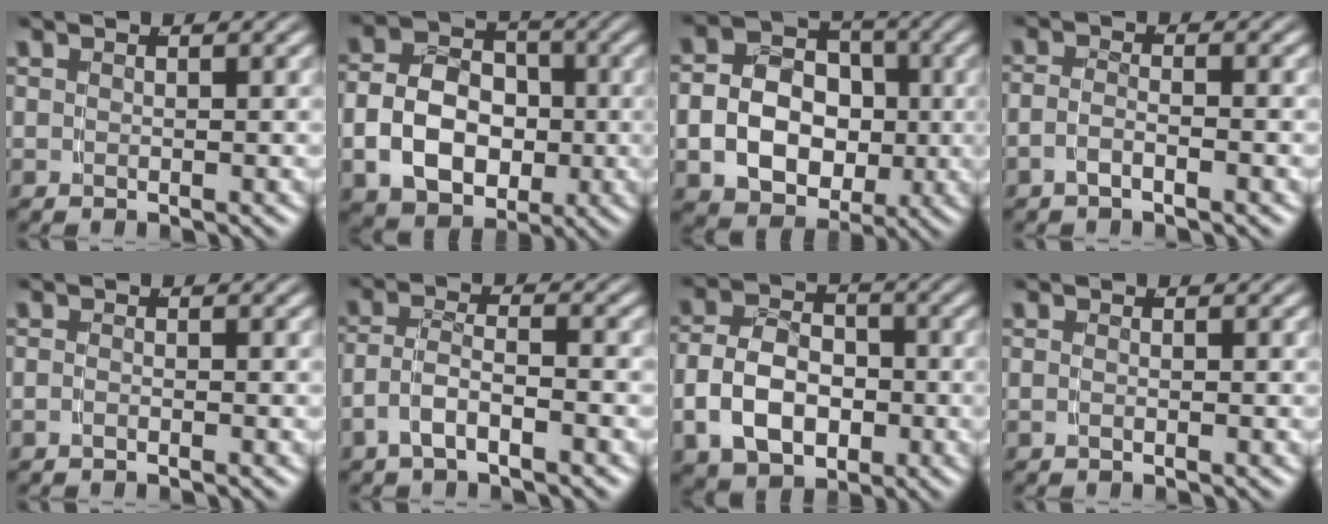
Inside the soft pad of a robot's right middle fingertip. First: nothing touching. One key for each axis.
{"total": 10.5, "fx": -1.8, "fy": 8.6, "fz": 5.7, "tx": -0.104, "ty": -0.021, "tz": -0.033}
{"total": 11.4, "fx": -1.5, "fy": 9.8, "fz": 5.6, "tx": -0.118, "ty": -0.034, "tz": -0.028}
{"total": 2.0, "fx": -1.5, "fy": 0.5, "fz": 1.2, "tx": -0.027, "ty": -0.007, "tz": -0.027}
{"total": 0.8, "fx": -0.8, "fy": 0.0, "fz": 0.3, "tx": -0.006, "ty": -0.001, "tz": -0.018}
{"total": 3.5, "fx": -1.8, "fy": 1.8, "fz": 2.3, "tx": -0.047, "ty": -0.011, "tz": -0.033}
{"total": 8.5, "fx": -1.6, "fy": 6.6, "fz": 5.0, "tx": -0.093, "ty": -0.015, "tz": -0.027}
{"total": 0.6, "fx": -0.5, "fy": 0.0, "fz": 0.4, "tx": -0.007, "ty": -0.002, "tz": -0.010}